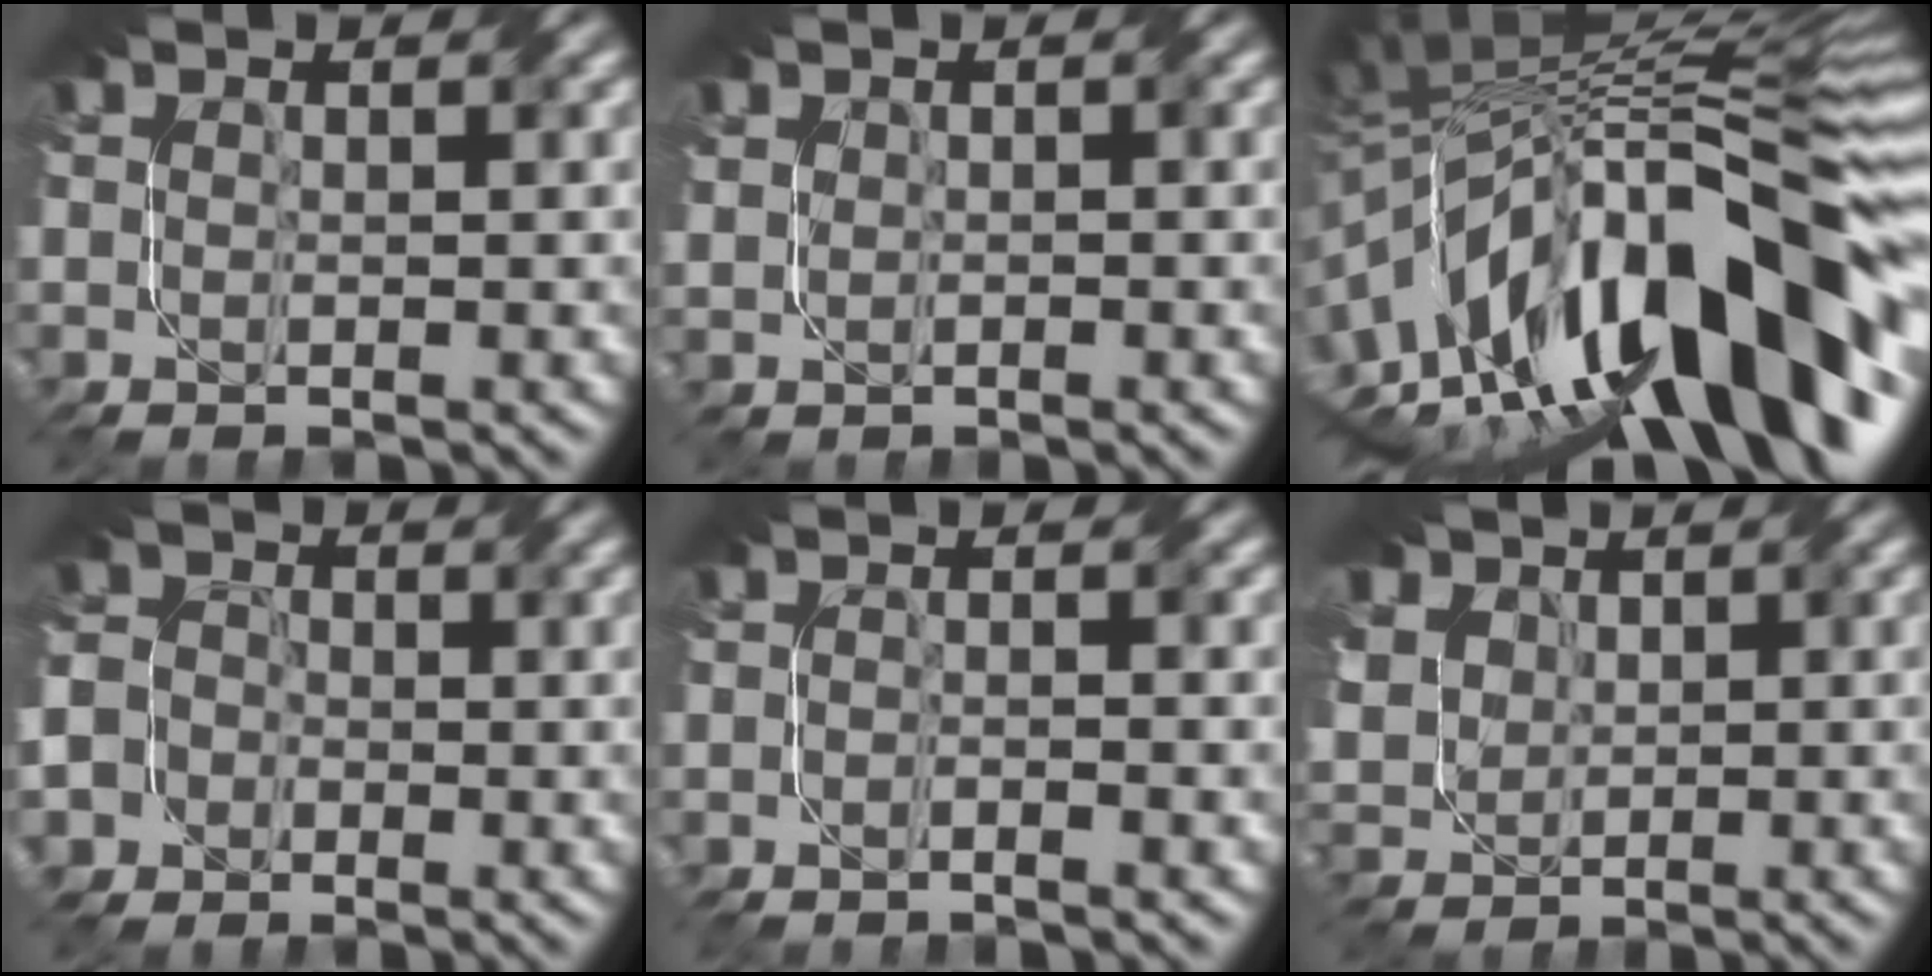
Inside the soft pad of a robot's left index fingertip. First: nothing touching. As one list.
[{"total": 1.1, "force": [0.4, 0.6, -0.8], "torque": [0.008, 0.001, 0.015]}, {"total": 15.7, "force": [-5.0, 6.1, 13.5], "torque": [-0.187, 0.043, -0.106]}, {"total": 5.6, "force": [-2.0, 5.2, 0.7], "torque": [-0.027, 0.011, -0.064]}, {"total": 1.7, "force": [-1.3, 0.5, 0.9], "torque": [-0.008, -0.006, -0.021]}, {"total": 7.1, "force": [3.2, 5.8, 2.7], "torque": [-0.098, 0.022, 0.066]}]